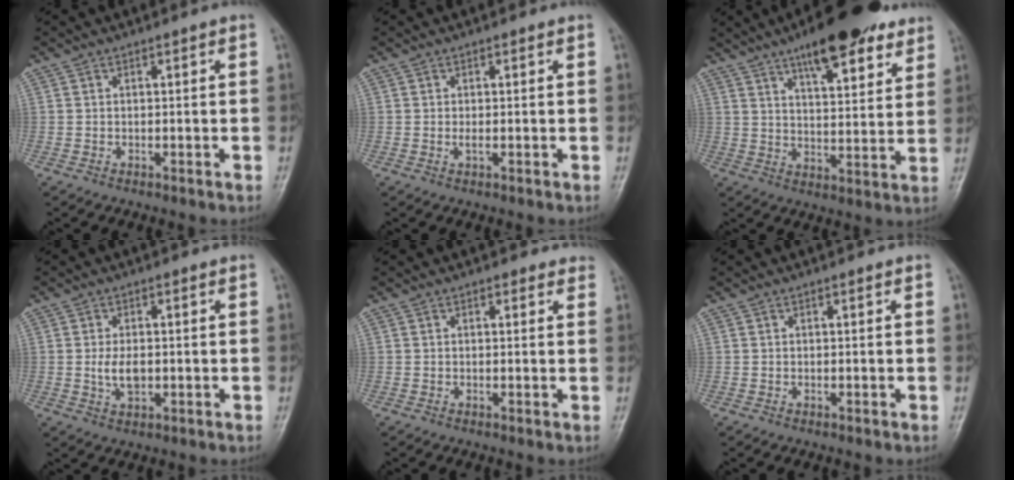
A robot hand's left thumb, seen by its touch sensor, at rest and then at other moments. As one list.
[{"total": 0.9, "force": [0.0, 0.4, 0.8], "torque": [-0.015, -0.003, -0.002]}, {"total": 16.5, "force": [10.6, 5.4, 11.4], "torque": [-0.132, -0.040, 0.157]}, {"total": 4.2, "force": [-0.2, 2.4, 3.4], "torque": [-0.061, -0.005, -0.002]}, {"total": 2.0, "force": [1.5, 1.2, 0.6], "torque": [0.011, -0.005, 0.009]}, {"total": 0.0}]